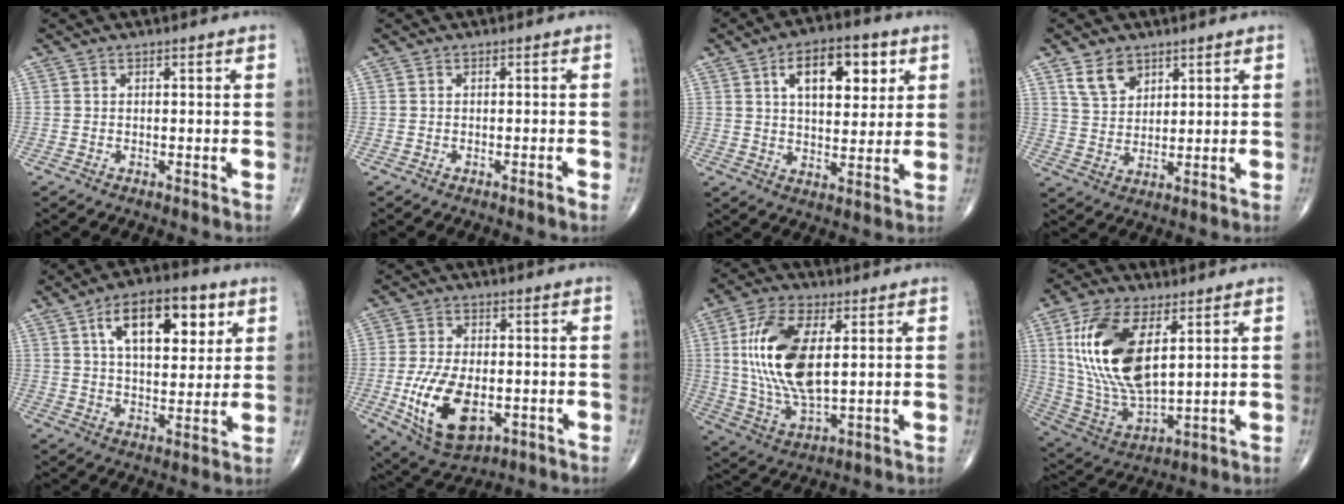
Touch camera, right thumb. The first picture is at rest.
{"total": 0.6, "force": [-0.5, -0.1, 0.4], "torque": [-0.008, -0.001, -0.007]}
{"total": 13.2, "force": [5.0, 6.8, 10.2], "torque": [-0.122, -0.010, 0.078]}
{"total": 6.2, "force": [3.8, 4.0, 2.9], "torque": [-0.036, -0.024, 0.079]}
{"total": 16.0, "force": [6.4, 7.9, 12.4], "torque": [-0.160, -0.012, 0.100]}
{"total": 14.3, "force": [-3.6, 7.9, 11.4], "torque": [-0.199, -0.003, -0.048]}
{"total": 17.4, "force": [3.0, 8.2, 15.0], "torque": [-0.298, -0.011, 0.062]}
{"total": 19.5, "force": [5.5, 9.3, 16.2], "torque": [-0.323, -0.024, 0.112]}